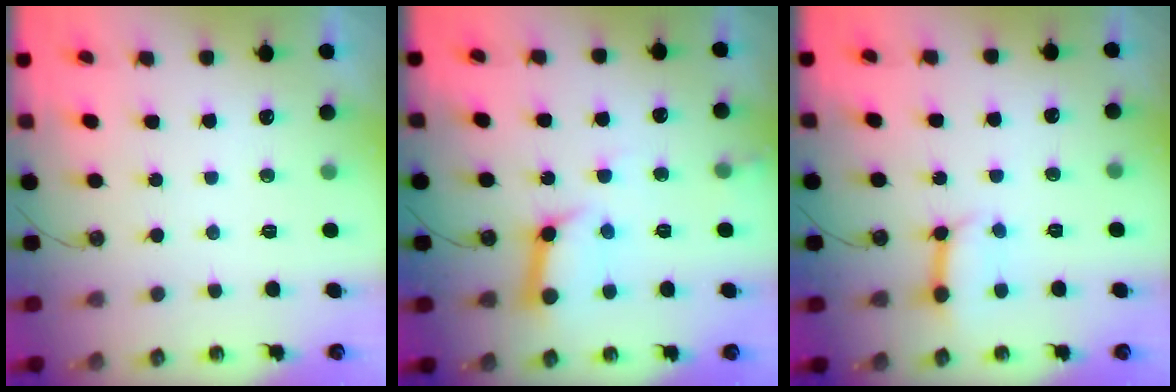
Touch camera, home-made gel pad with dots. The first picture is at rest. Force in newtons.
{"total": 12.0, "press": 11.9, "slide": 1.5}
{"total": 8.4, "press": 8.3, "slide": 0.9}